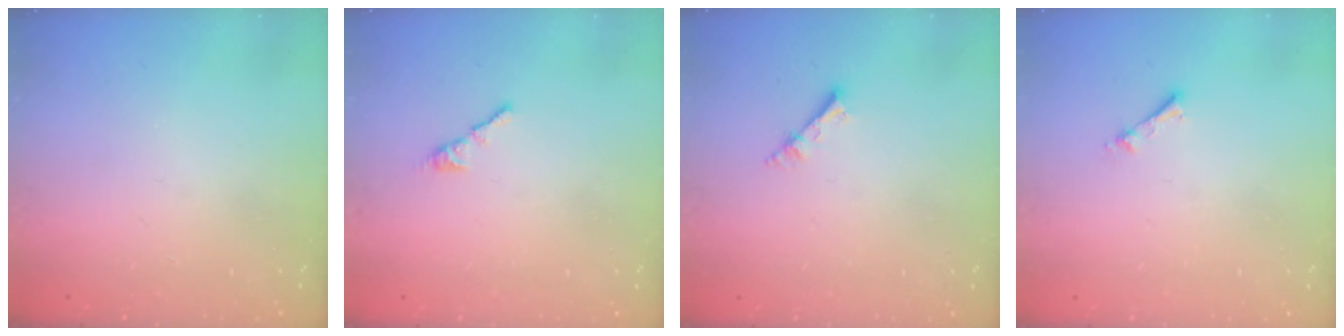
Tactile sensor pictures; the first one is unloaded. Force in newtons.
{"total": 0.6, "press": 0.4, "slide": 0.4}
{"total": 2.6, "press": 2.6, "slide": 0.3}
{"total": 2.7, "press": 2.7, "slide": 0.4}